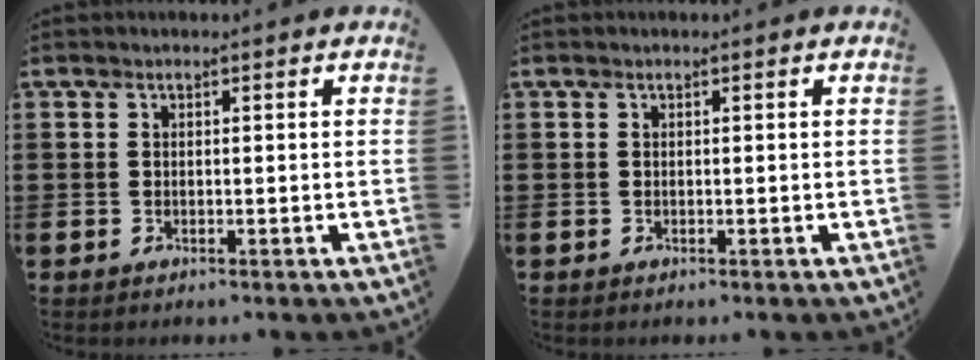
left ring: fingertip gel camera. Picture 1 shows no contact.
{"total": 0.0}